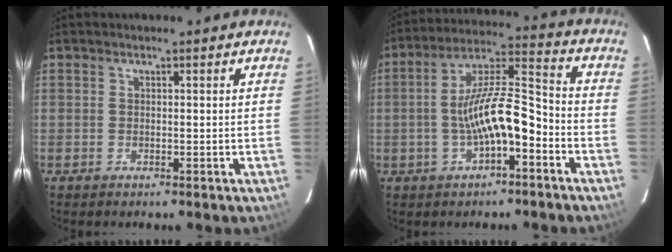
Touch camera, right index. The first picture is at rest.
{"total": 11.7, "force": [-4.1, 3.3, 10.5], "torque": [-0.195, 0.018, -0.068]}